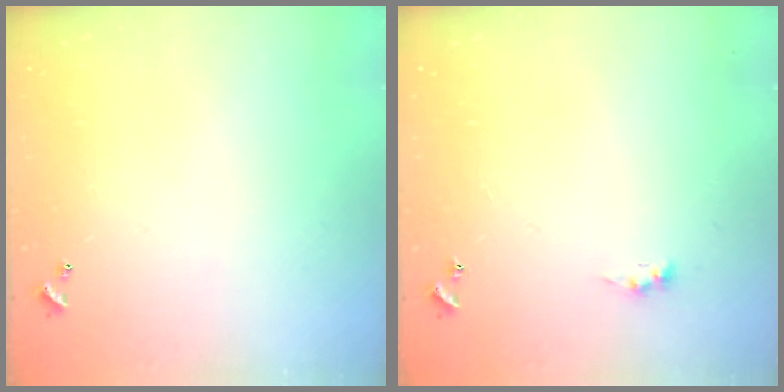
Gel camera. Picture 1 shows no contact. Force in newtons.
{"total": 0.8, "press": 0.7, "slide": 0.4}